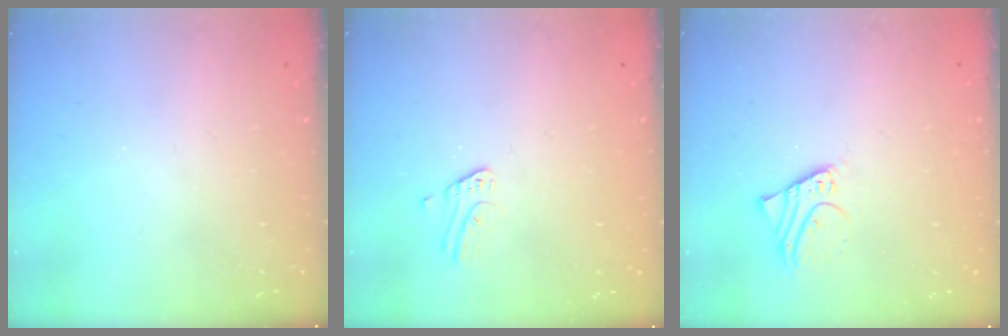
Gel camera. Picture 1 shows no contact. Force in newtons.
{"total": 2.4, "press": 2.4, "slide": 0.1}
{"total": 2.4, "press": 2.4, "slide": 0.0}